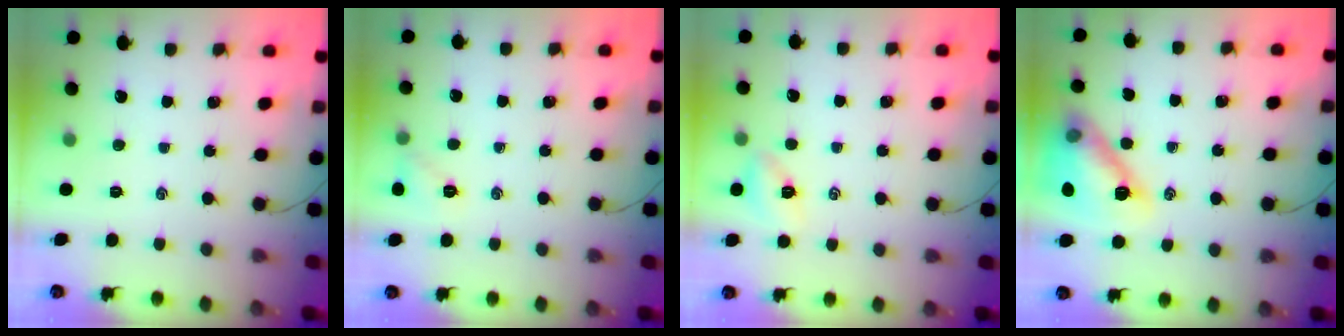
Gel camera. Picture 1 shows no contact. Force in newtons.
{"total": 5.5, "press": 5.3, "slide": 1.6}
{"total": 4.5, "press": 4.2, "slide": 1.4}
{"total": 14.6, "press": 14.6, "slide": 0.8}